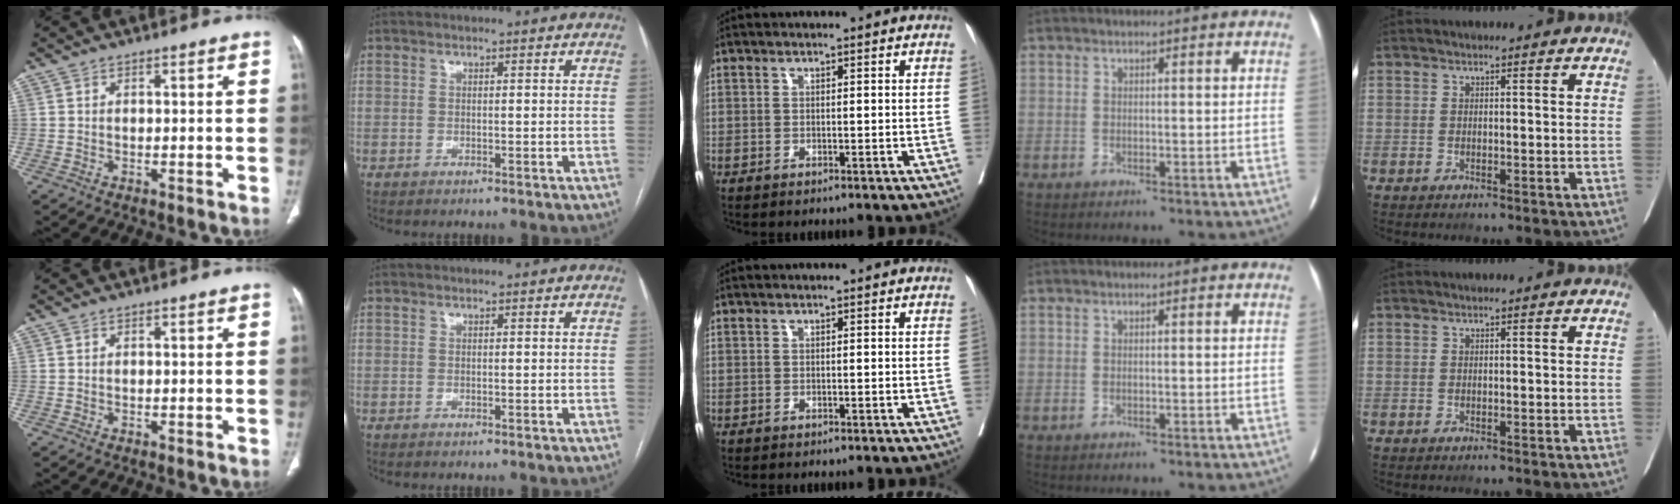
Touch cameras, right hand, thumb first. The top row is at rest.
{}